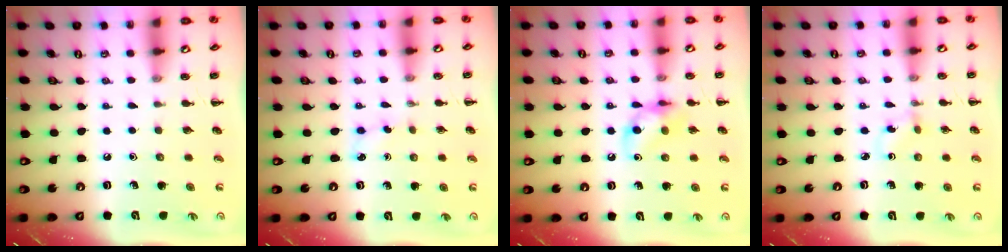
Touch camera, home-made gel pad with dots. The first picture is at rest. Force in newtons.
{"total": 3.0, "press": 2.8, "slide": 0.9}
{"total": 10.1, "press": 10.1, "slide": 0.9}
{"total": 1.0, "press": 0.8, "slide": 0.6}